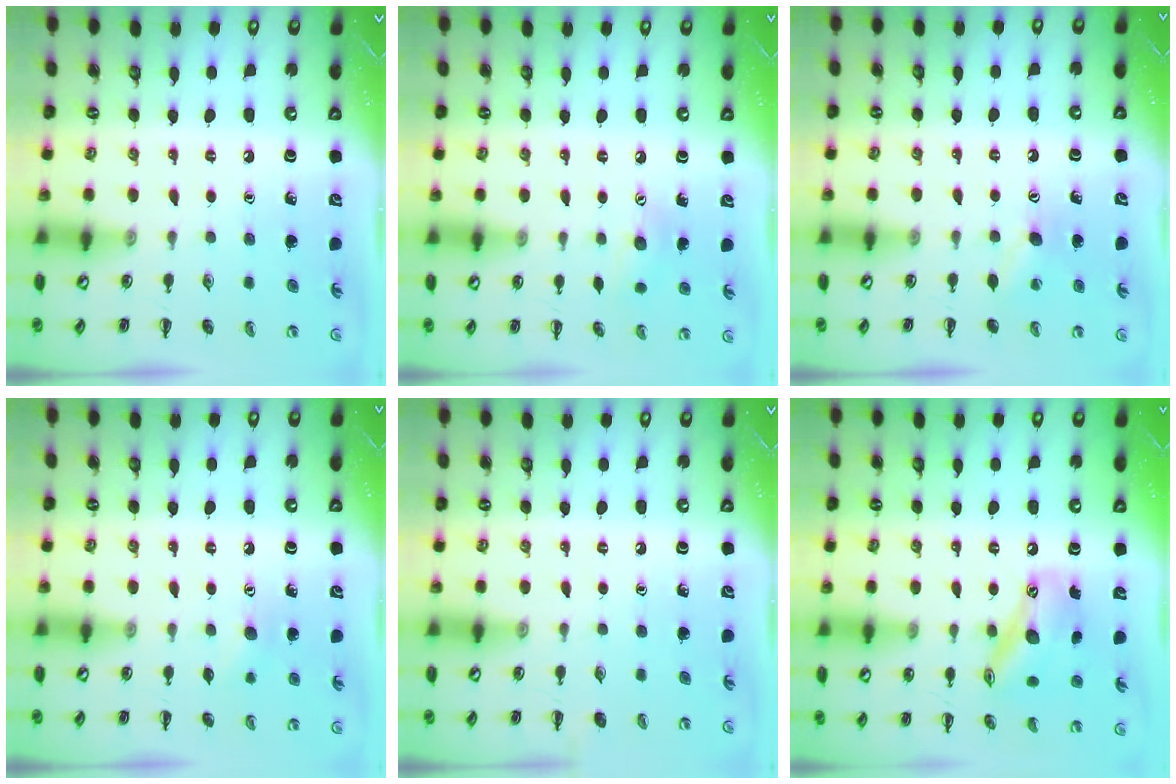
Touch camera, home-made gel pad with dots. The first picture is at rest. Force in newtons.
{"total": 7.0, "press": 6.9, "slide": 1.4}
{"total": 6.1, "press": 5.9, "slide": 1.2}
{"total": 6.9, "press": 6.7, "slide": 1.5}
{"total": 0.0}
{"total": 14.0, "press": 13.7, "slide": 3.0}